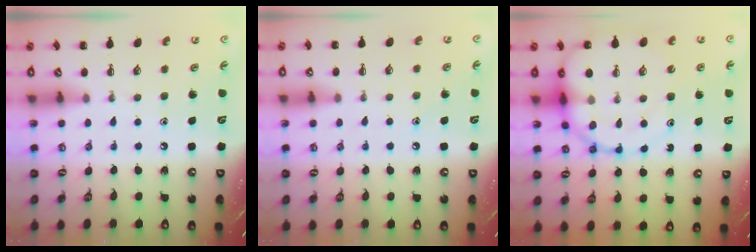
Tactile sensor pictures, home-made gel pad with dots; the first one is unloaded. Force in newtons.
{"total": 5.3, "press": 5.1, "slide": 1.4}
{"total": 17.5, "press": 17.1, "slide": 3.5}